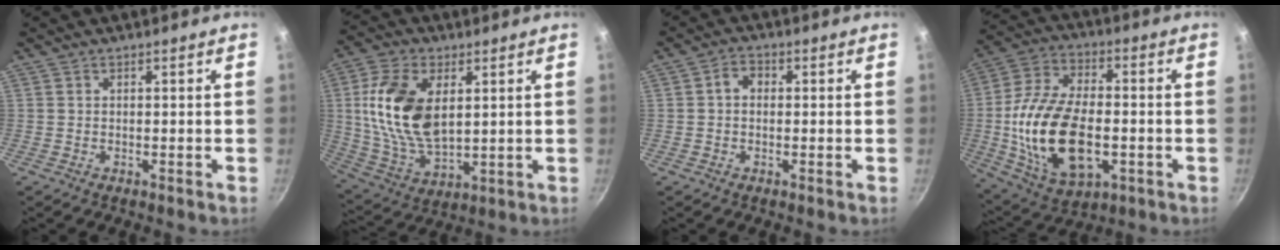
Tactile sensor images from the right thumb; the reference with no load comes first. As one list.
[{"total": 17.2, "force": [3.4, 10.0, 13.5], "torque": [-0.249, -0.012, 0.074]}, {"total": 3.2, "force": [0.2, 2.5, 2.0], "torque": [-0.024, 0.010, -0.003]}, {"total": 21.8, "force": [-3.2, 12.3, 17.8], "torque": [-0.336, 0.017, -0.050]}]